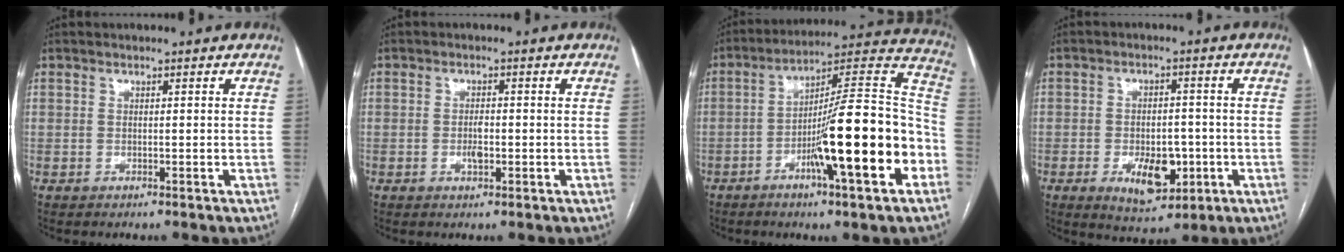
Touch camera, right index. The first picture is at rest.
{"total": 2.2, "force": [-0.5, 0.8, 1.9], "torque": [-0.034, 0.001, -0.007]}
{"total": 20.6, "force": [-6.8, 1.4, 19.4], "torque": [-0.261, 0.009, -0.108]}
{"total": 8.1, "force": [-2.8, 4.2, 6.4], "torque": [-0.099, 0.000, -0.031]}